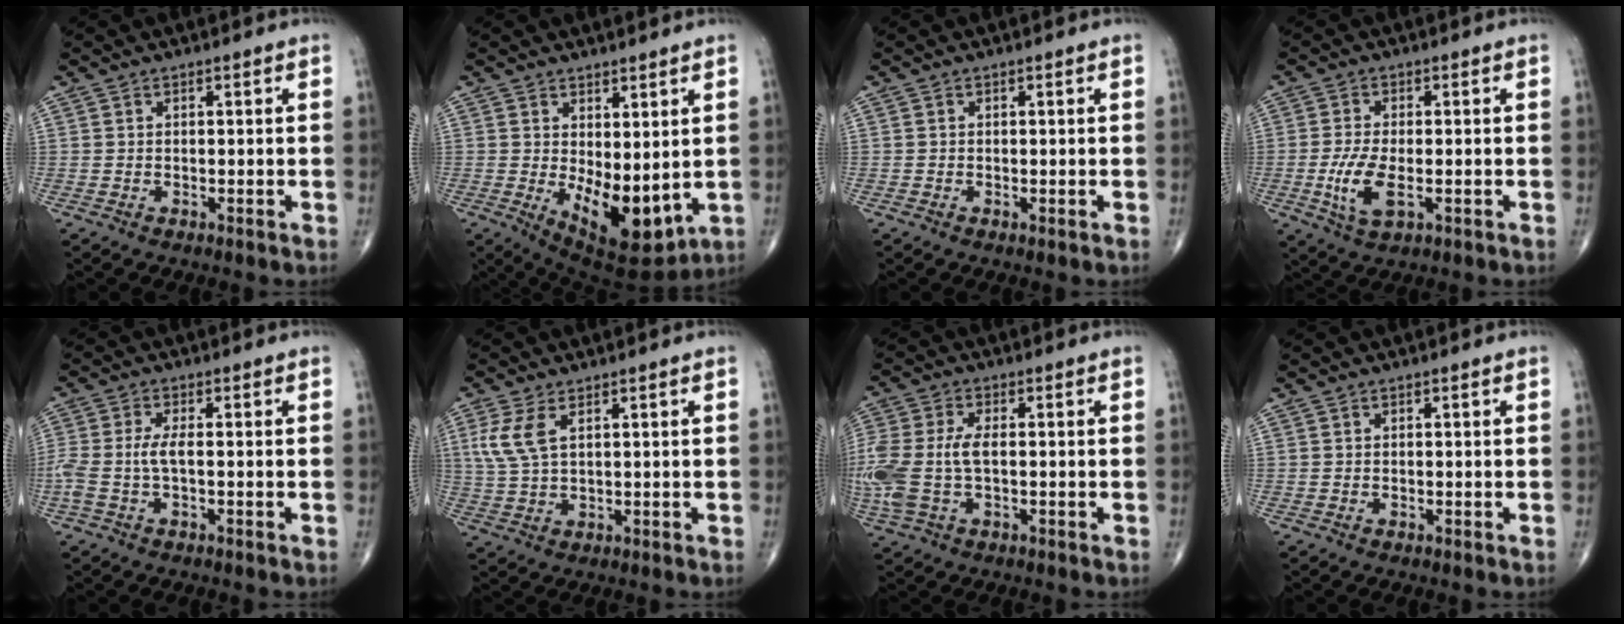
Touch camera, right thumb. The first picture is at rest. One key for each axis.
{"total": 11.6, "fx": -0.6, "fy": 5.4, "fz": 10.3, "tx": -0.139, "ty": -0.028, "tz": 0.013}
{"total": 0.0}
{"total": 6.9, "fx": -1.6, "fy": 3.0, "fz": 6.0, "tx": -0.131, "ty": -0.007, "tz": -0.028}
{"total": 4.5, "fx": -0.7, "fy": 1.3, "fz": 4.2, "tx": -0.120, "ty": 0.008, "tz": -0.016}
{"total": 5.8, "fx": 2.2, "fy": 2.6, "fz": 4.8, "tx": -0.119, "ty": 0.001, "tz": 0.053}
{"total": 12.5, "fx": -1.0, "fy": 6.8, "fz": 10.5, "tx": -0.283, "ty": 0.007, "tz": -0.014}
{"total": 0.0}